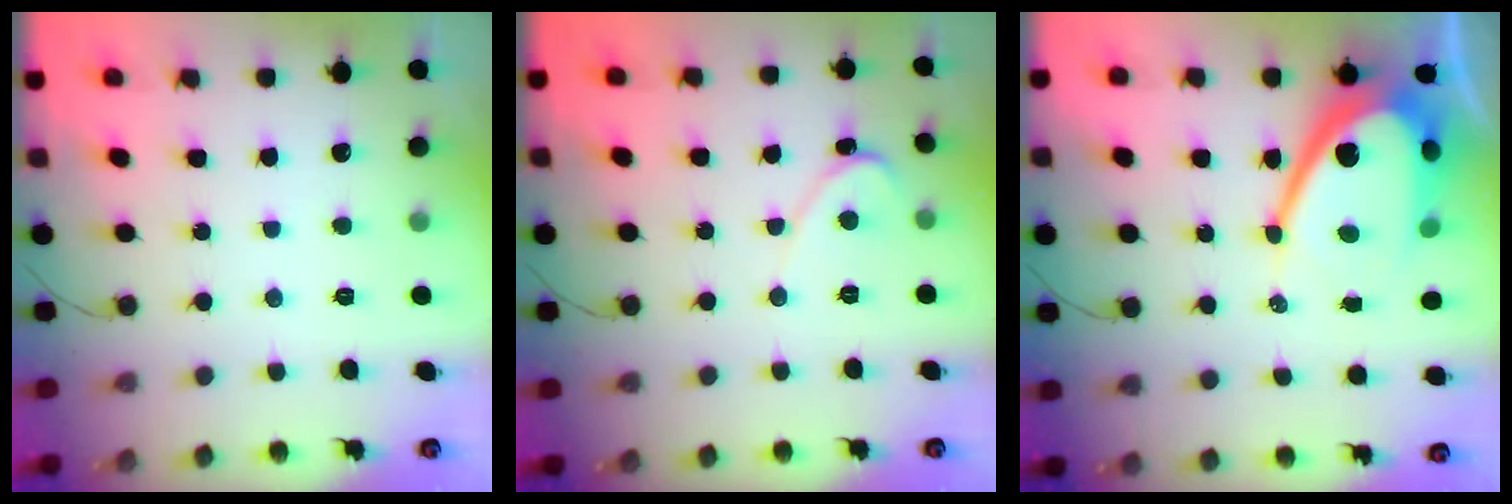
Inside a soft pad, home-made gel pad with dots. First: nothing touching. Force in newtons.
{"total": 2.4, "press": 2.4, "slide": 0.2}
{"total": 17.2, "press": 17.2, "slide": 1.5}